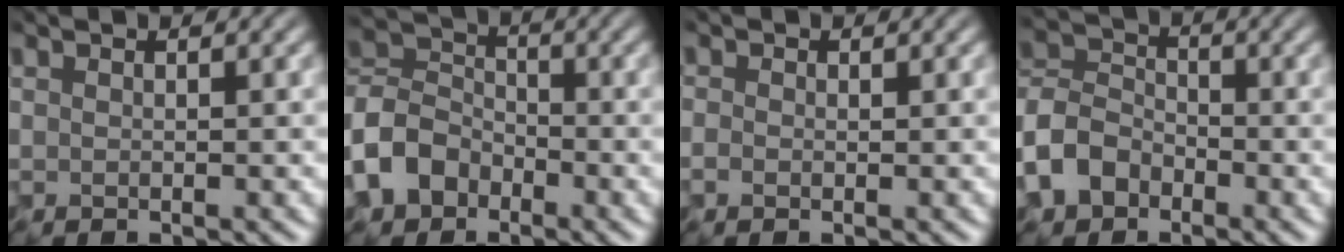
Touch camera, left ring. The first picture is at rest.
{"total": 5.8, "force": [-4.1, 3.8, 1.7], "torque": [-0.042, 0.007, -0.079]}
{"total": 1.0, "force": [-0.8, -0.2, -0.6], "torque": [0.001, 0.000, -0.004]}
{"total": 5.0, "force": [-3.7, 3.0, 1.5], "torque": [-0.047, 0.006, -0.073]}